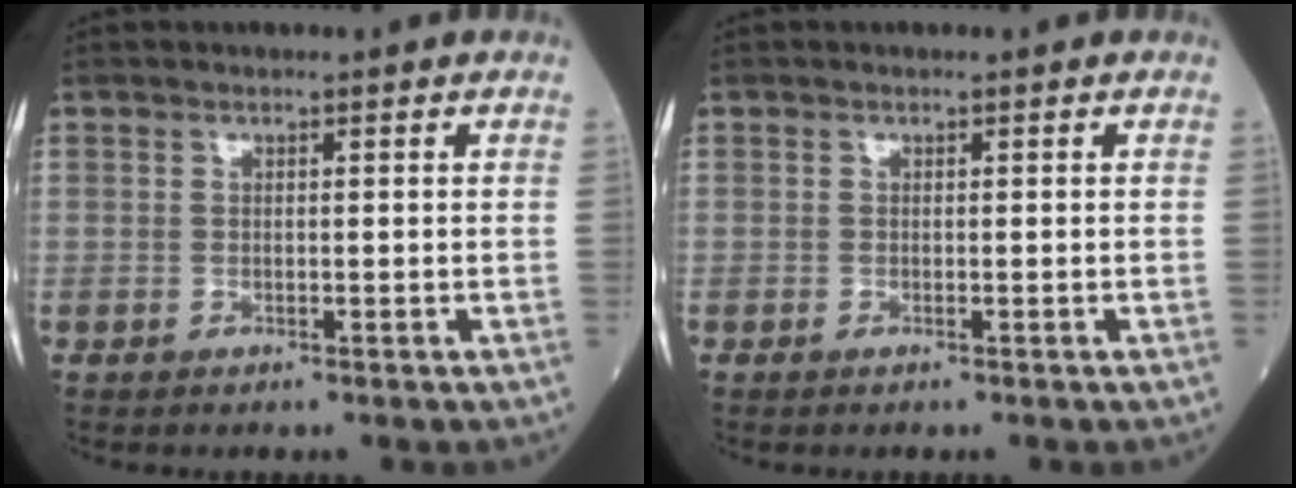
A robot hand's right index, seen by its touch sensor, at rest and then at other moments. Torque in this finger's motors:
{"motor_torque": [-0.05, 0.03, -0.03, 0.00]}